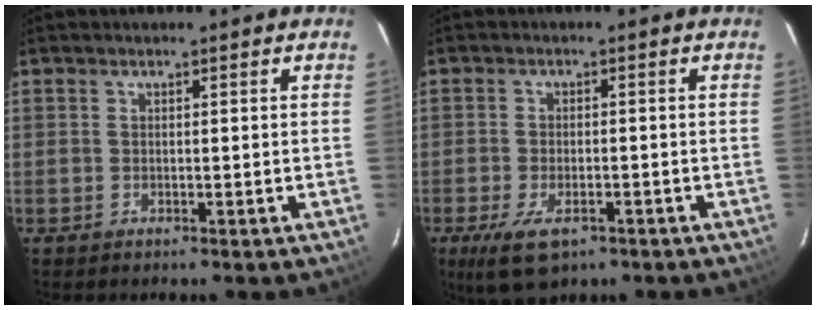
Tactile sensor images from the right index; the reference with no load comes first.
{"total": 8.4, "force": [-4.8, 3.9, 5.7], "torque": [-0.129, -0.023, -0.079]}